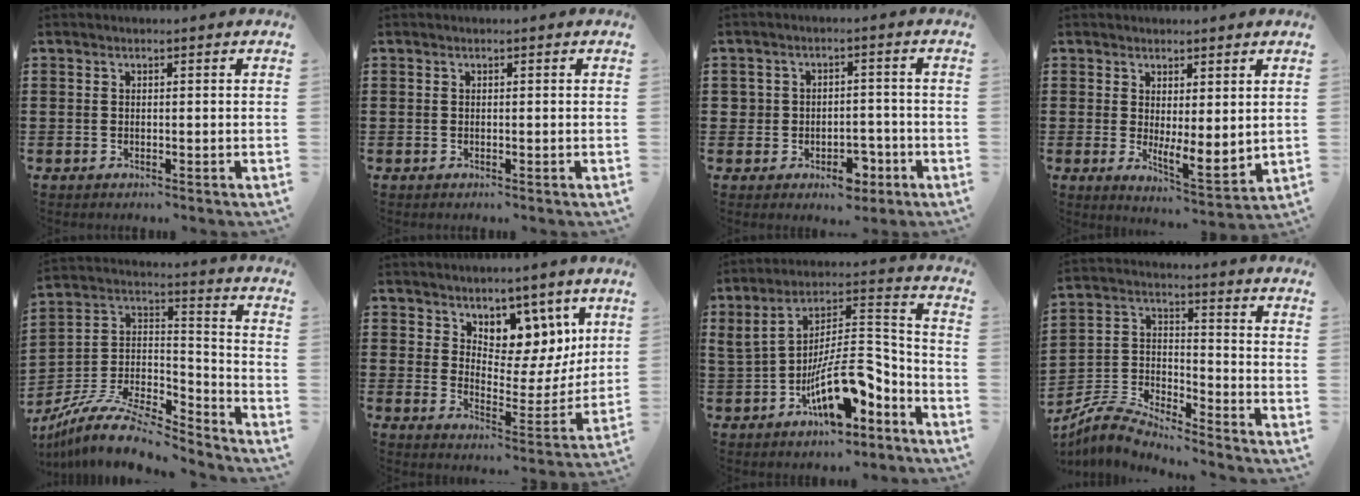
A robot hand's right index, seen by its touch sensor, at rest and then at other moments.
{"total": 0.0}
{"total": 4.5, "force": [-2.1, 3.2, 2.4], "torque": [-0.045, 0.010, -0.039]}
{"total": 3.0, "force": [1.2, 1.1, 2.5], "torque": [-0.053, -0.008, 0.022]}
{"total": 11.1, "force": [-9.1, 3.1, 5.6], "torque": [-0.113, 0.016, -0.177]}
{"total": 7.0, "force": [5.4, 4.2, 1.6], "torque": [-0.050, -0.050, 0.095]}
{"total": 13.0, "force": [-6.5, 5.3, 9.9], "torque": [-0.163, 0.005, -0.127]}
{"total": 5.5, "force": [-5.3, 0.6, 1.3], "torque": [-0.050, -0.012, -0.112]}